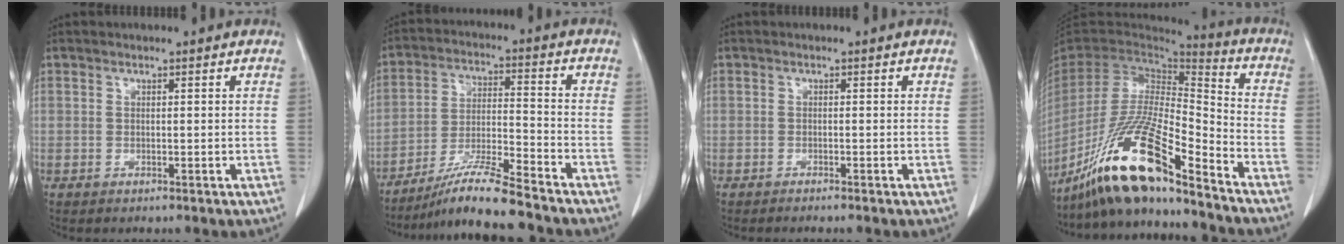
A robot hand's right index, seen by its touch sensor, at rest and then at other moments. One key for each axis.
{"total": 10.5, "fx": -9.0, "fy": -0.9, "fz": 5.3, "tx": -0.098, "ty": -0.013, "tz": -0.163}
{"total": 1.7, "fx": -1.5, "fy": -0.2, "fz": 0.9, "tx": -0.009, "ty": 0.001, "tz": -0.019}
{"total": 18.8, "fx": -14.1, "fy": 1.5, "fz": 12.3, "tx": -0.252, "ty": -0.024, "tz": -0.266}